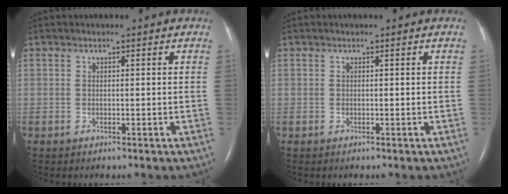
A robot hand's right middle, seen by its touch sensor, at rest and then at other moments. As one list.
[{"total": 0.0}]